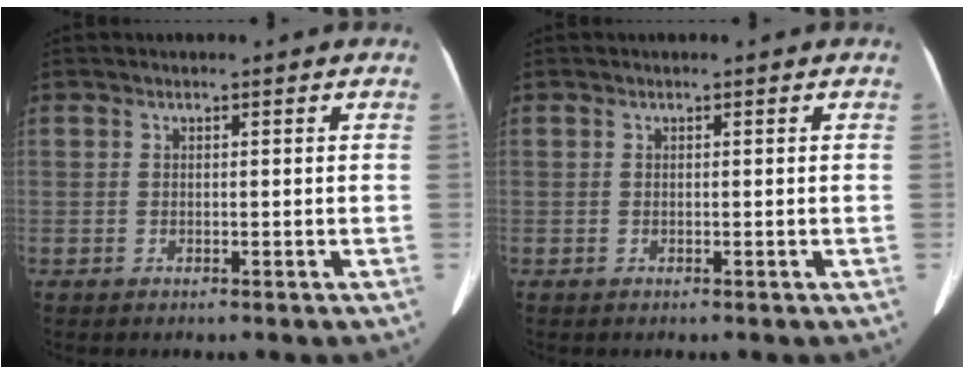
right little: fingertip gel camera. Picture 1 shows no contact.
{"total": 0.0}